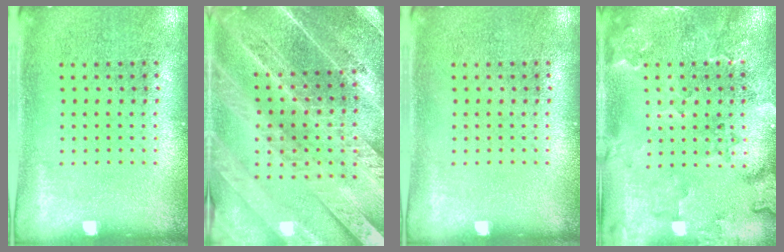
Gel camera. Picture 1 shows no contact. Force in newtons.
{"total": 5.0, "press": 4.4, "slide": 2.4}
{"total": 0.0}
{"total": 2.3, "press": 2.2, "slide": 0.8}